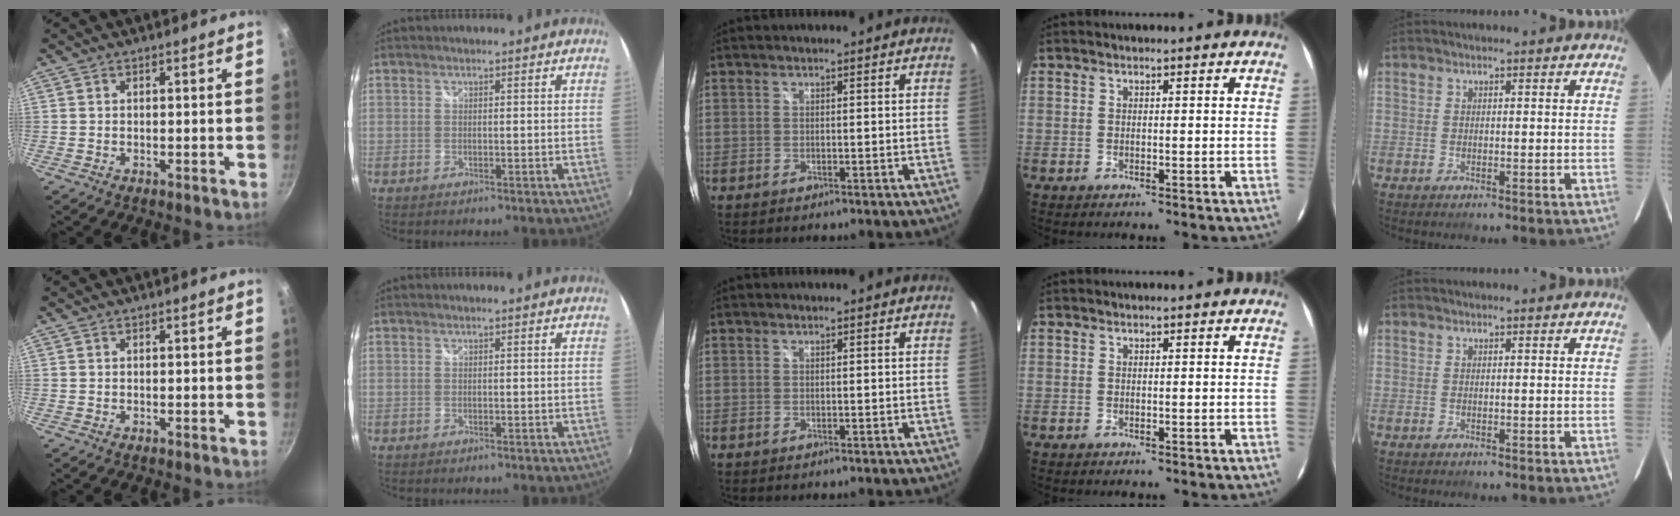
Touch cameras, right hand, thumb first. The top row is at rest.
{}